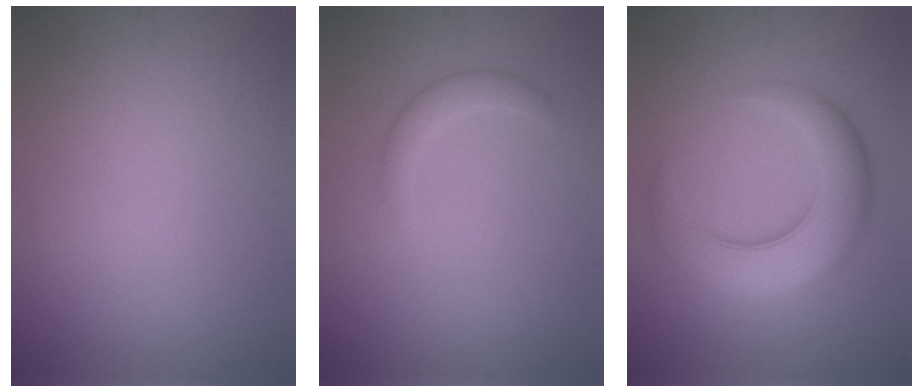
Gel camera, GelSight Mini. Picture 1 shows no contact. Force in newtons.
{"total": 1.6, "press": 1.6, "slide": 0.1}
{"total": 7.5, "press": 7.5, "slide": 0.1}